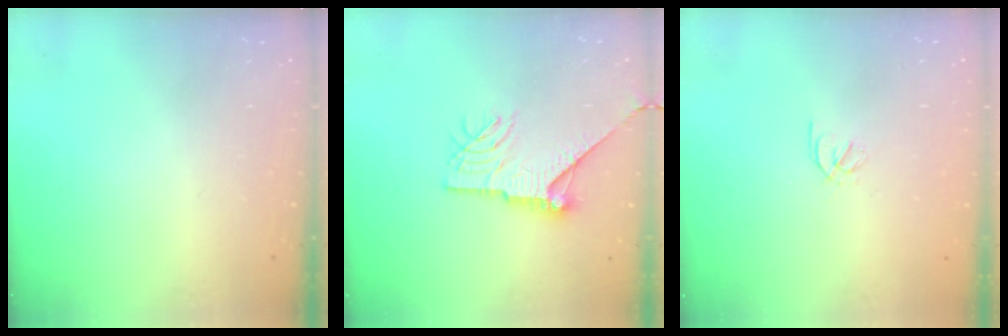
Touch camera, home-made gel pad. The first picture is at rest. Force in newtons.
{"total": 13.0, "press": 13.0, "slide": 0.7}
{"total": 1.7, "press": 1.6, "slide": 0.6}